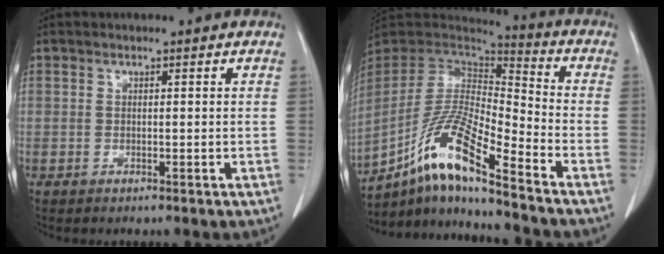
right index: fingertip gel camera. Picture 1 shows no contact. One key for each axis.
{"total": 15.7, "fx": -10.1, "fy": 1.2, "fz": 12.0, "tx": -0.239, "ty": -0.002, "tz": -0.182}